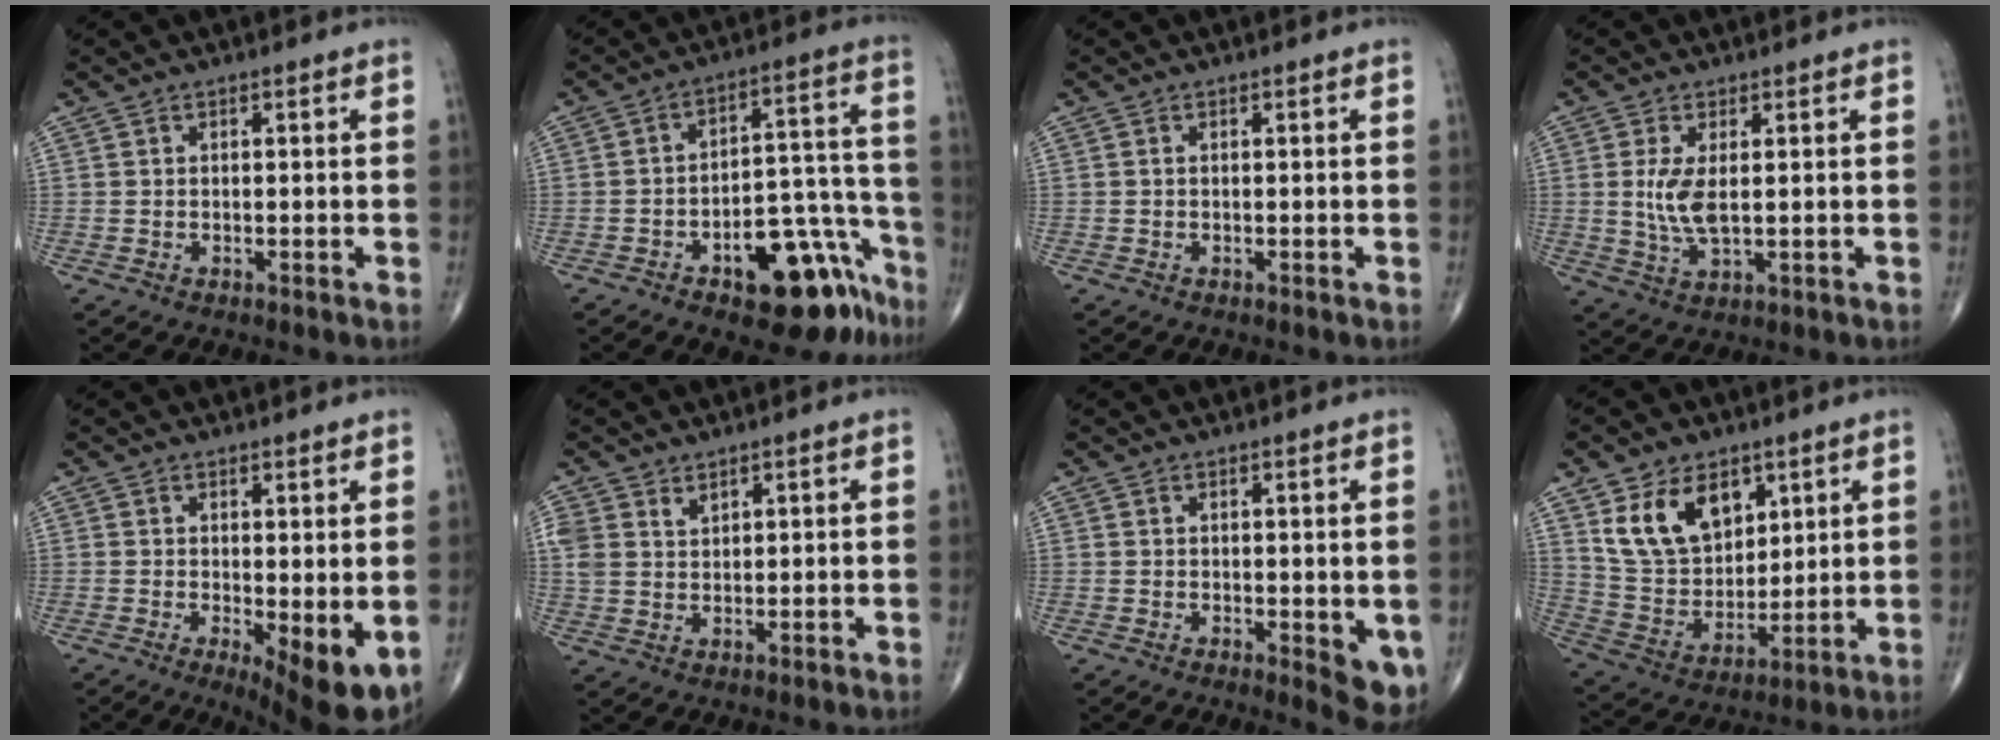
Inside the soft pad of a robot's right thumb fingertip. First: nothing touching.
{"total": 16.3, "force": [-9.7, 7.4, 10.9], "torque": [-0.092, 0.100, -0.130]}
{"total": 0.0}
{"total": 5.9, "force": [0.7, 2.4, 5.4], "torque": [-0.116, -0.011, 0.019]}
{"total": 8.0, "force": [-1.2, 2.6, 7.5], "torque": [-0.104, -0.022, -0.011]}
{"total": 4.8, "force": [2.8, 3.3, 2.0], "torque": [-0.029, -0.008, 0.063]}
{"total": 5.4, "force": [-0.4, 2.0, 5.0], "torque": [-0.051, -0.013, -0.003]}
{"total": 14.4, "force": [6.9, 9.5, 8.4], "torque": [-0.119, -0.034, 0.147]}